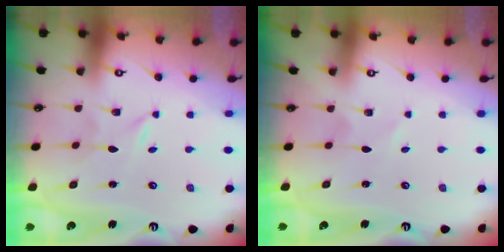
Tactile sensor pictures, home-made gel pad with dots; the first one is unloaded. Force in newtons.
{"total": 1.4, "press": 1.4, "slide": 0.2}